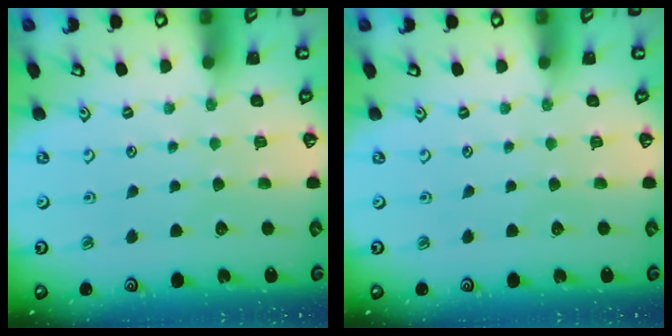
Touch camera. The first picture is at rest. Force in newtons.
{"total": 0.0}